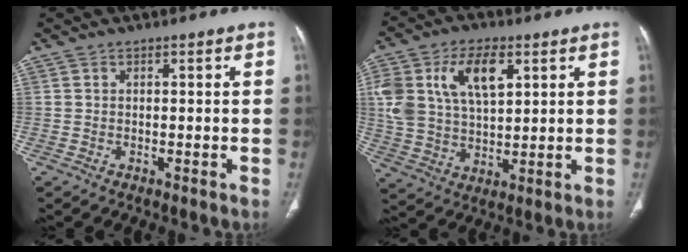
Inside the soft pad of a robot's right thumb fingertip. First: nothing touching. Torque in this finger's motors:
{"motor_torque": [1.69, 1.81, 1.36, 0.45, 0.17]}